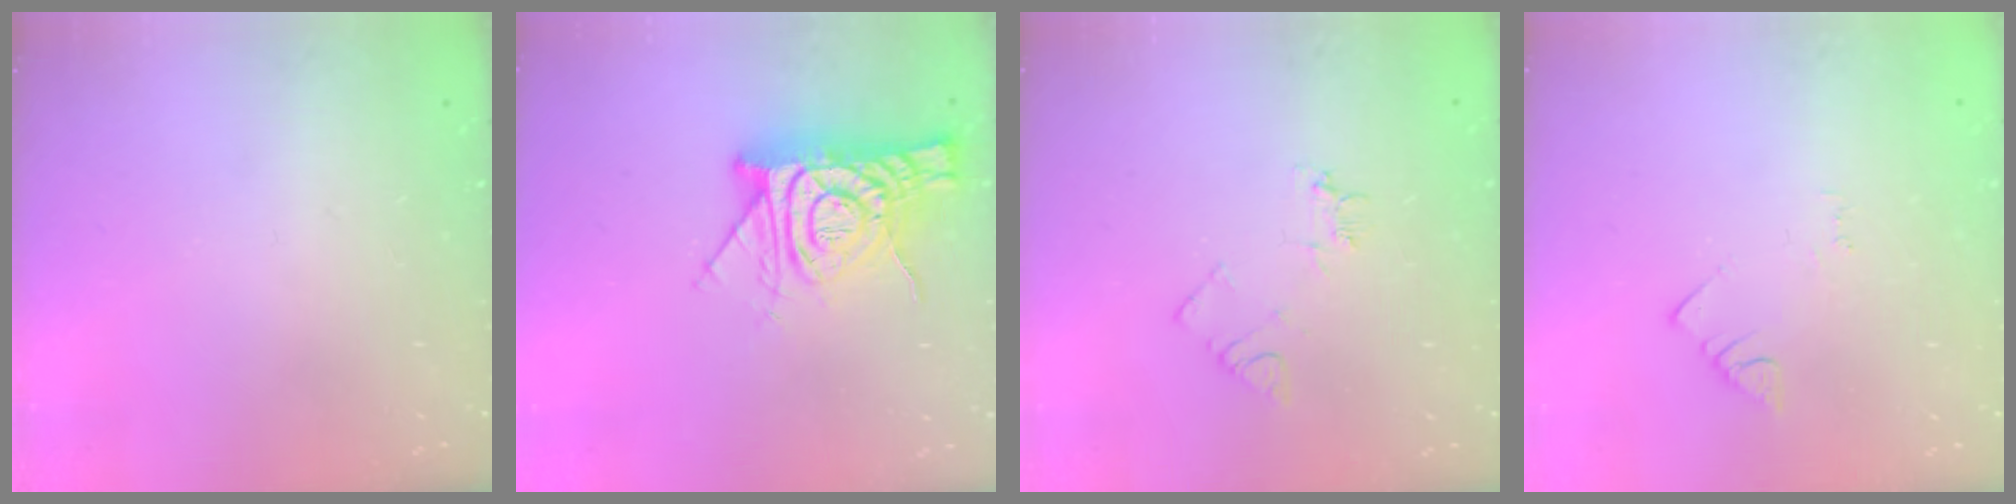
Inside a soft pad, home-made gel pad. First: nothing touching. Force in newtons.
{"total": 13.0, "press": 13.0, "slide": 1.4}
{"total": 5.6, "press": 5.5, "slide": 0.6}
{"total": 1.5, "press": 1.5, "slide": 0.3}